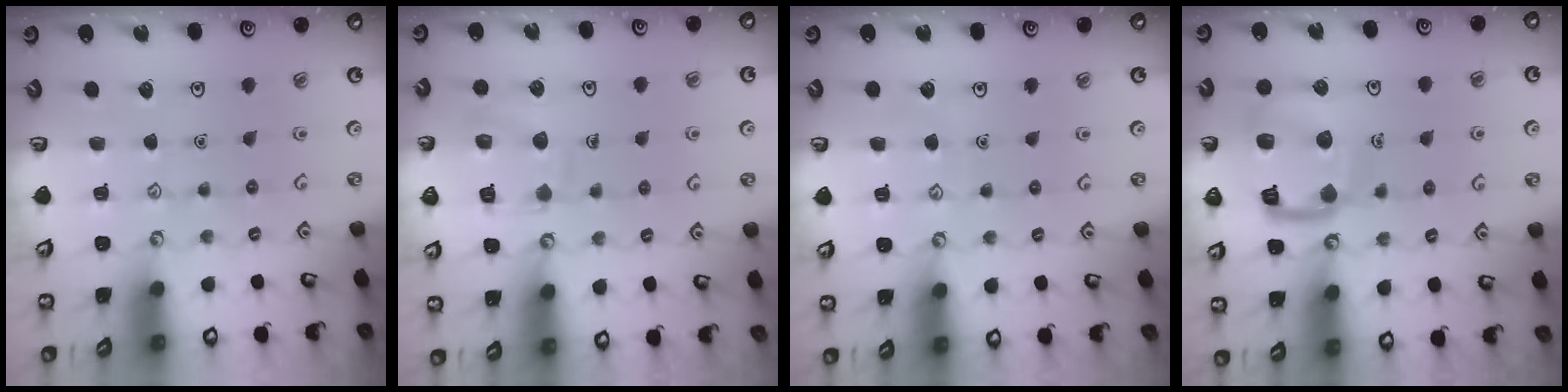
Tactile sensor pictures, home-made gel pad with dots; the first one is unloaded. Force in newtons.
{"total": 11.6, "press": 11.6, "slide": 1.1}
{"total": 3.4, "press": 3.4, "slide": 0.3}
{"total": 14.8, "press": 14.7, "slide": 1.6}